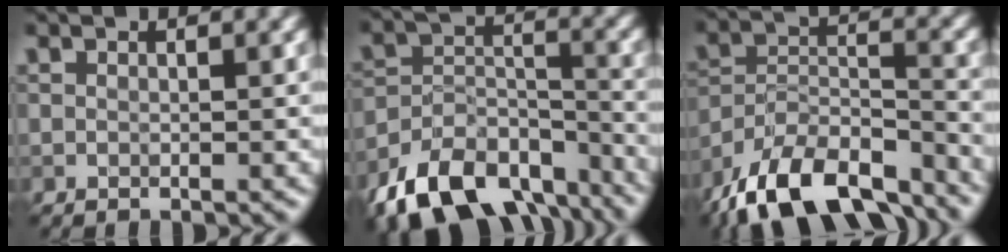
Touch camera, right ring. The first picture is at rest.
{"total": 11.1, "force": [-8.1, 5.6, 5.1], "torque": [-0.095, -0.001, -0.138]}
{"total": 12.2, "force": [-9.7, 4.6, 5.7], "torque": [-0.108, 0.002, -0.166]}